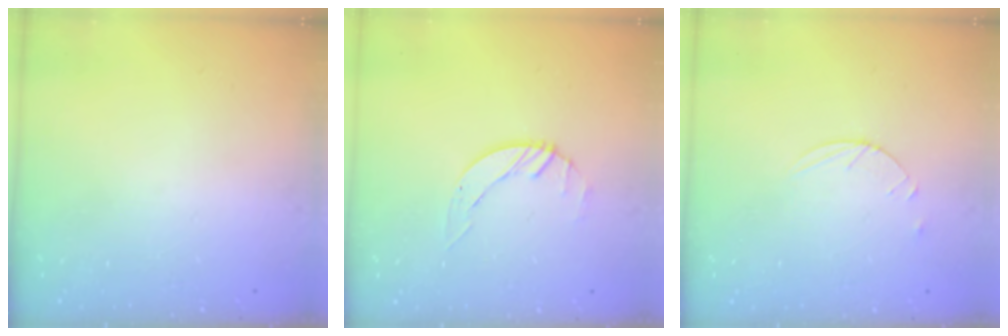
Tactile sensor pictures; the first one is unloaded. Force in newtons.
{"total": 2.6, "press": 2.6, "slide": 0.3}
{"total": 3.6, "press": 3.6, "slide": 0.5}